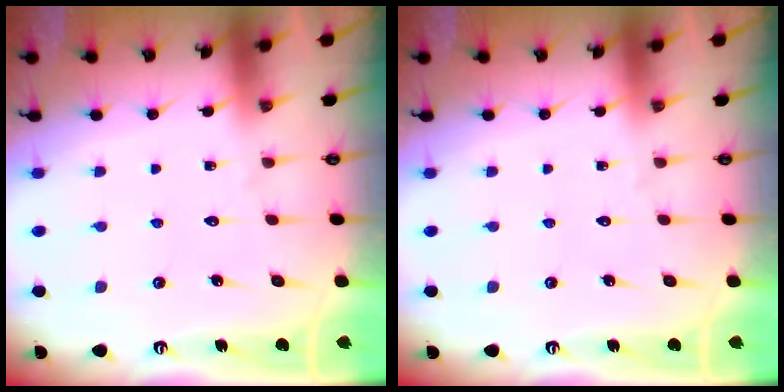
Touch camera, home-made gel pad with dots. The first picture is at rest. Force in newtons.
{"total": 0.0}